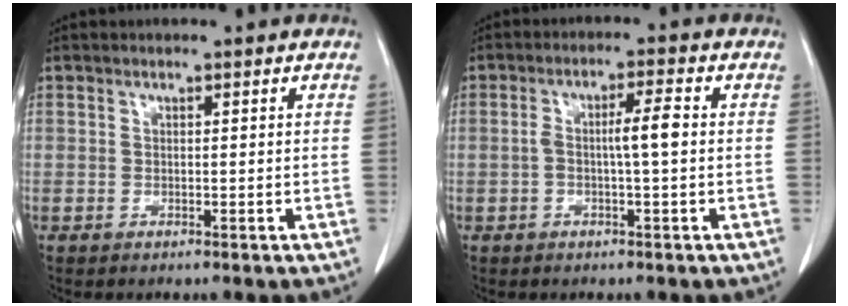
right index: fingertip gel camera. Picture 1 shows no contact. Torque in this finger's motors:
{"motor_torque": [0.15, 0.02, 0.12, 0.07]}